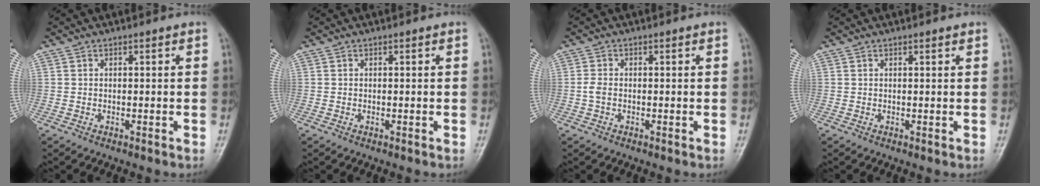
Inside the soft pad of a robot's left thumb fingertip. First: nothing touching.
{"total": 0.0}
{"total": 1.7, "force": [-0.3, 1.1, 1.3], "torque": [-0.026, 0.005, -0.007]}
{"total": 0.6, "force": [0.5, 0.1, 0.4], "torque": [-0.008, -0.003, 0.007]}